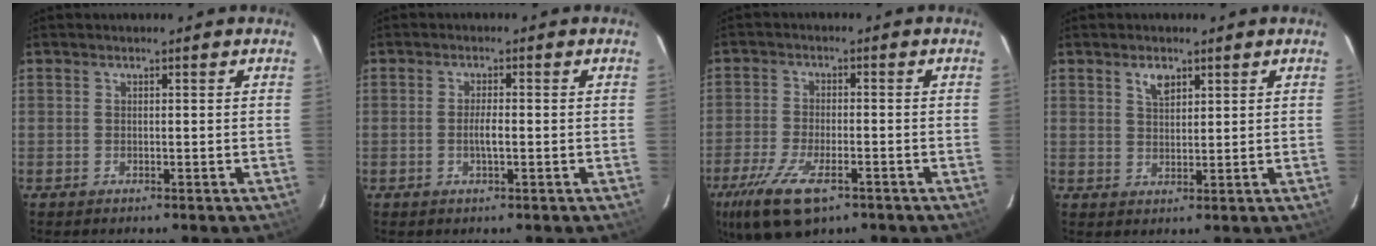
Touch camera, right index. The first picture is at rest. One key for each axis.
{"total": 2.2, "fx": -0.5, "fy": 0.4, "fz": 2.1, "tx": -0.041, "ty": -0.002, "tz": -0.010}
{"total": 12.2, "fx": -7.4, "fy": 4.8, "fz": 8.4, "tx": -0.196, "ty": -0.036, "tz": -0.135}
{"total": 3.2, "fx": 1.9, "fy": 1.7, "fz": 1.9, "tx": -0.032, "ty": 0.005, "tz": 0.036}